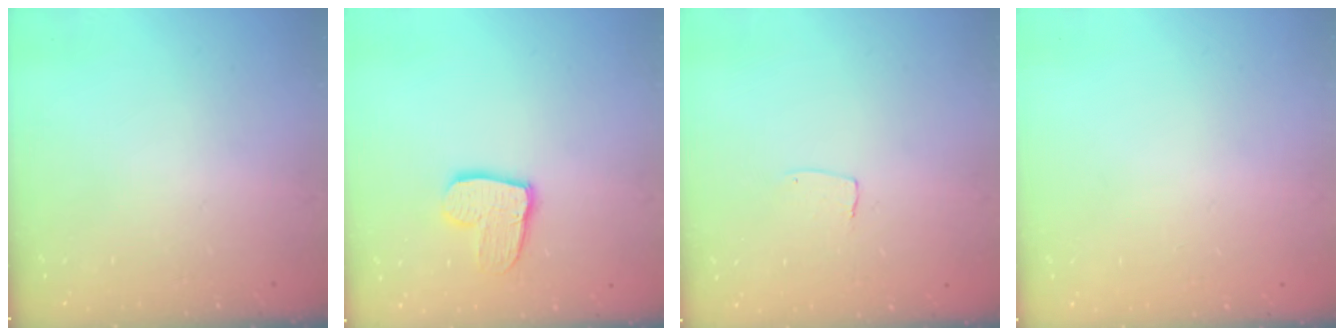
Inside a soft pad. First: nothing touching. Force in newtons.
{"total": 11.4, "press": 11.4, "slide": 1.0}
{"total": 2.6, "press": 2.6, "slide": 0.1}
{"total": 0.0}